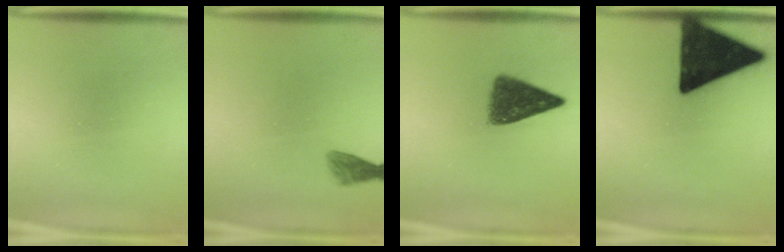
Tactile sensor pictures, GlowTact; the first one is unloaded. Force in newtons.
{"total": 1.9}
{"total": 7.5}
{"total": 17.1}